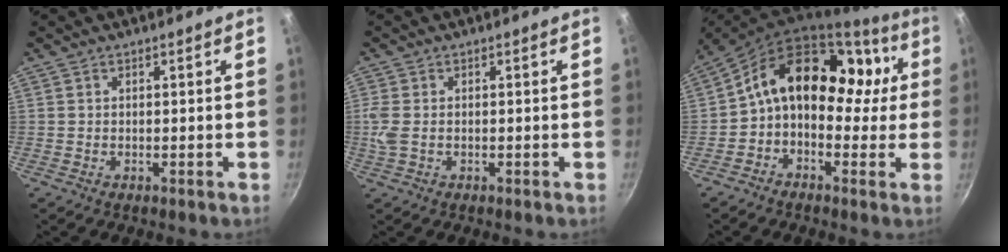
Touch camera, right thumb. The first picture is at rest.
{"total": 3.1, "force": [-0.1, 1.8, 2.5], "torque": [-0.059, 0.000, -0.003]}
{"total": 17.8, "force": [1.9, 12.6, 12.5], "torque": [-0.151, 0.055, 0.009]}